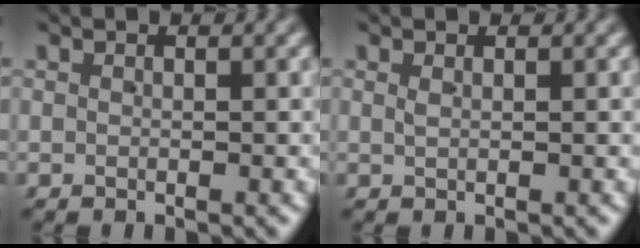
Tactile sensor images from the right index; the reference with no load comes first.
{"total": 0.5, "force": [0.3, 0.0, 0.4], "torque": [-0.006, -0.001, 0.010]}